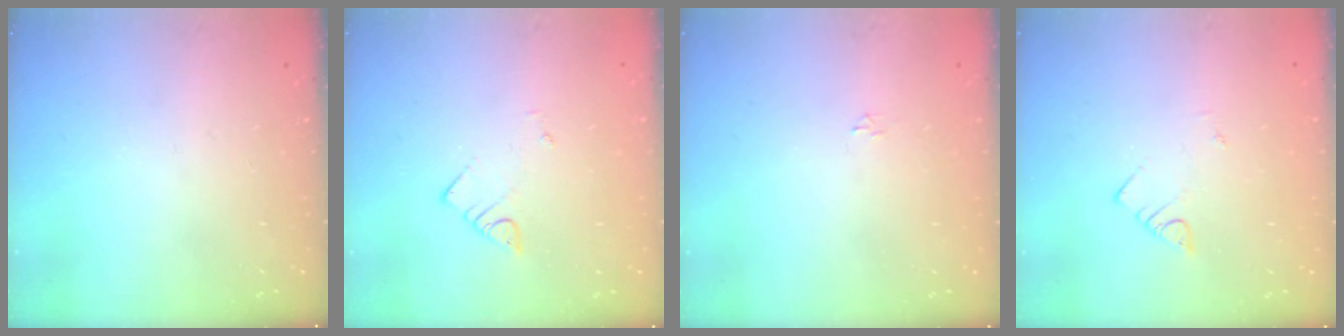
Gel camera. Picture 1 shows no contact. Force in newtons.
{"total": 2.5, "press": 2.5, "slide": 0.2}
{"total": 1.8, "press": 1.8, "slide": 0.2}
{"total": 2.2, "press": 2.2, "slide": 0.3}